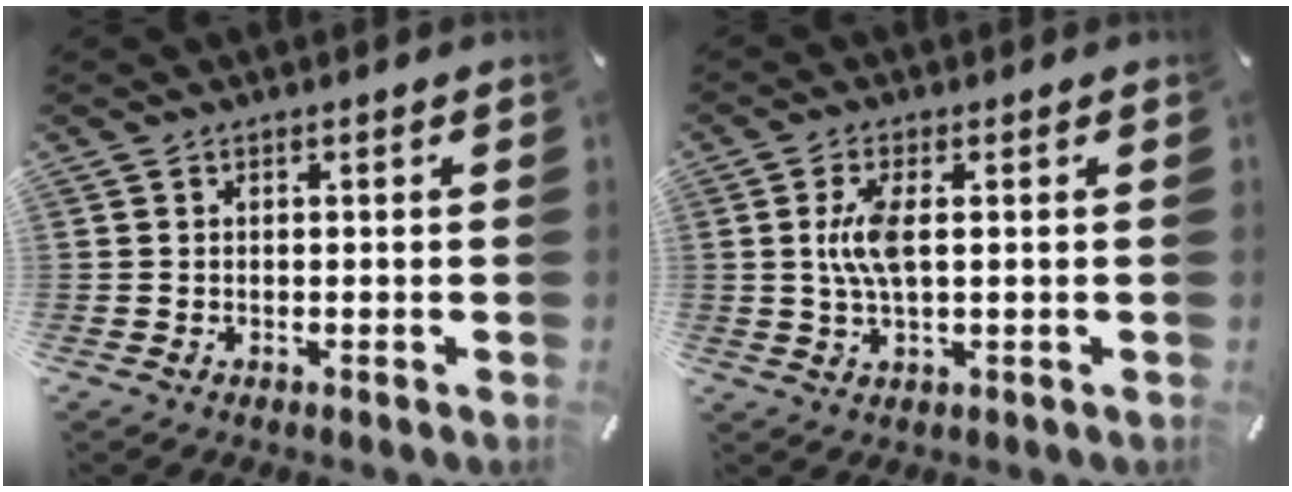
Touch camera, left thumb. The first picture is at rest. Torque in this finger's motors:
{"motor_torque": [0.40, 0.40, 0.29, -0.28, 0.26]}